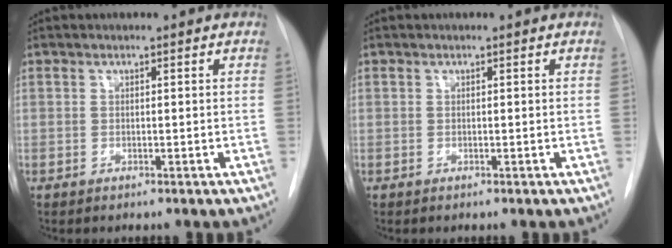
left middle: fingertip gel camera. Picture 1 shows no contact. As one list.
[{"total": 0.0}]